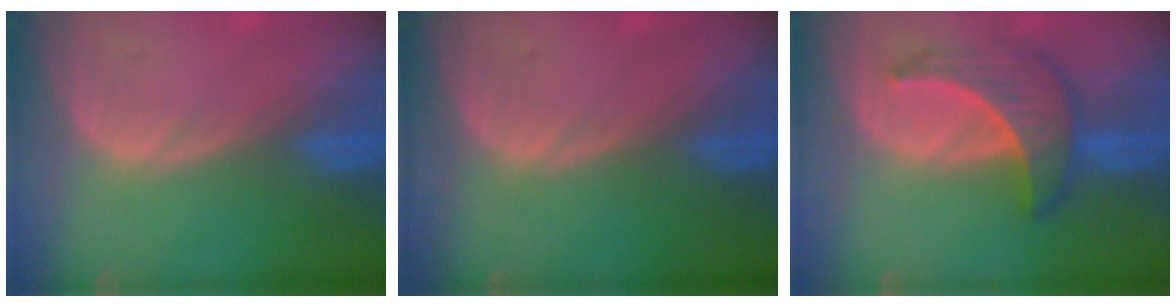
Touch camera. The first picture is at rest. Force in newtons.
{"total": 0.0}
{"total": 6.6, "press": 6.5, "slide": 1.2}